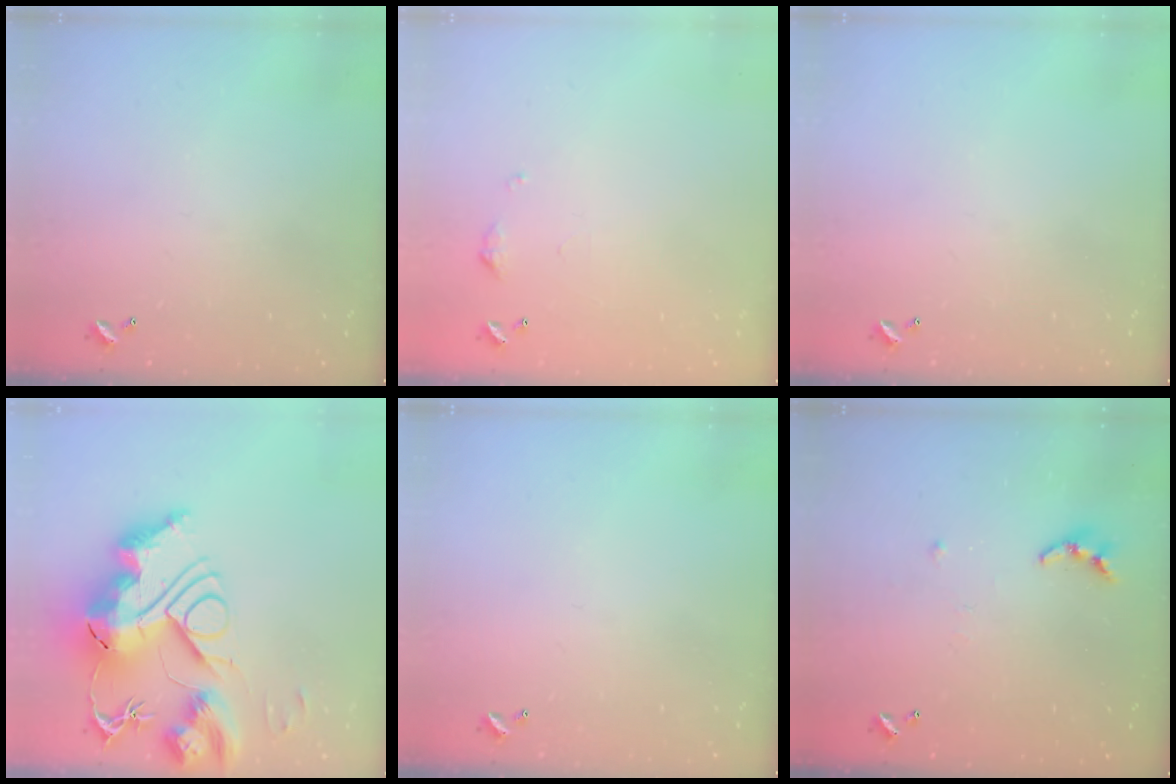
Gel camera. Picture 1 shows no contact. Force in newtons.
{"total": 5.0, "press": 4.9, "slide": 0.8}
{"total": 0.0}
{"total": 0.7, "press": 0.7, "slide": 0.0}
{"total": 0.0}
{"total": 6.4, "press": 6.4, "slide": 0.5}